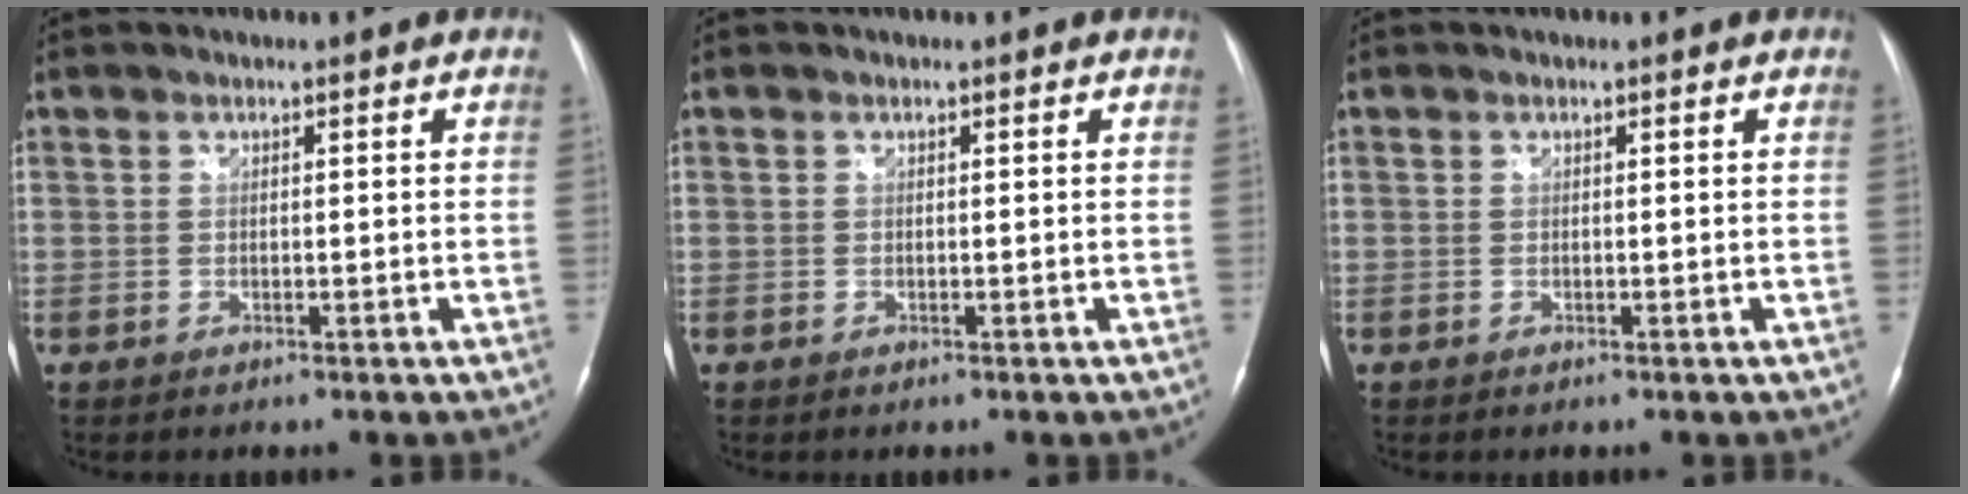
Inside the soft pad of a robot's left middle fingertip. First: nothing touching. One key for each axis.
{"total": 0.0}
{"total": 0.0}